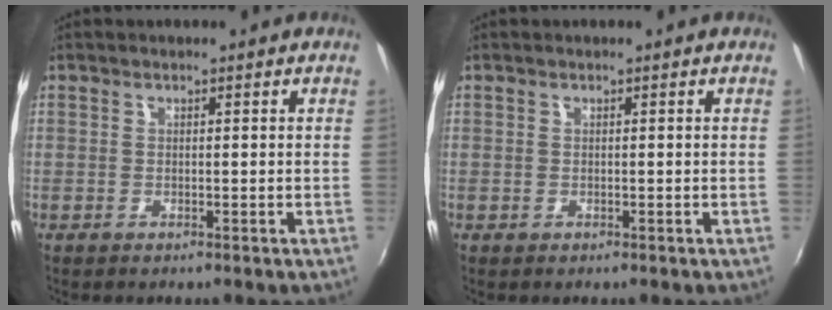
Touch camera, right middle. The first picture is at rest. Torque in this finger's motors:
{"motor_torque": [0.26, -0.19, 0.06, -0.01]}